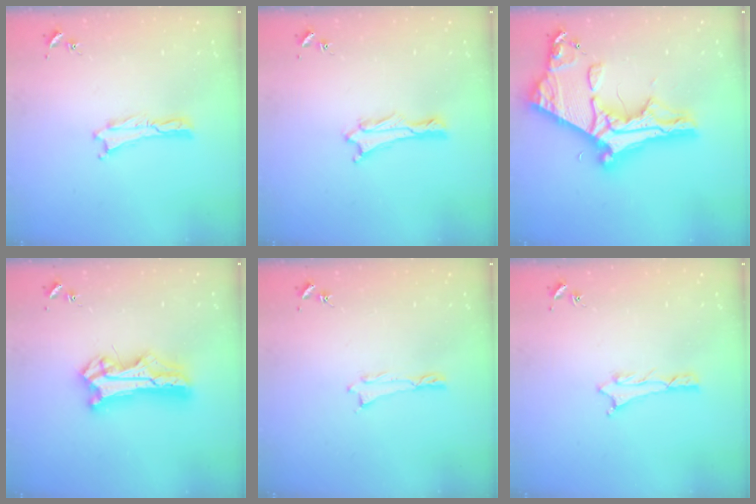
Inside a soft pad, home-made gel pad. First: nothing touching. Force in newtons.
{"total": 1.9, "press": 1.9, "slide": 0.1}
{"total": 14.3, "press": 14.3, "slide": 1.2}
{"total": 12.0, "press": 11.9, "slide": 0.9}
{"total": 0.0}
{"total": 0.9, "press": 0.8, "slide": 0.1}